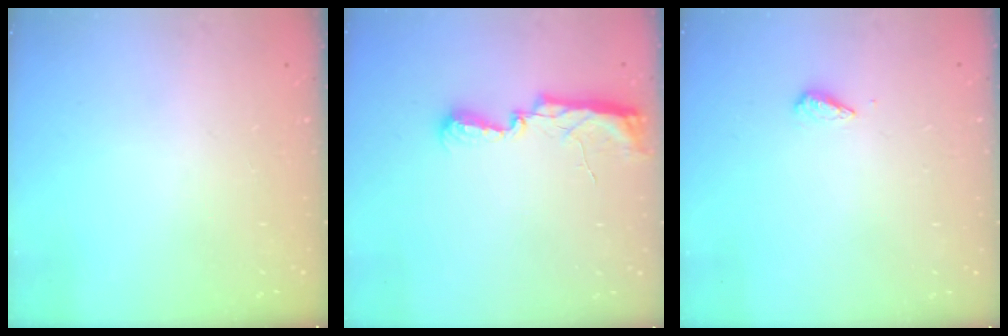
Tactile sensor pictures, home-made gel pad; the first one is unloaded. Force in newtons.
{"total": 11.5, "press": 10.2, "slide": 5.3}
{"total": 2.9, "press": 2.9, "slide": 0.4}